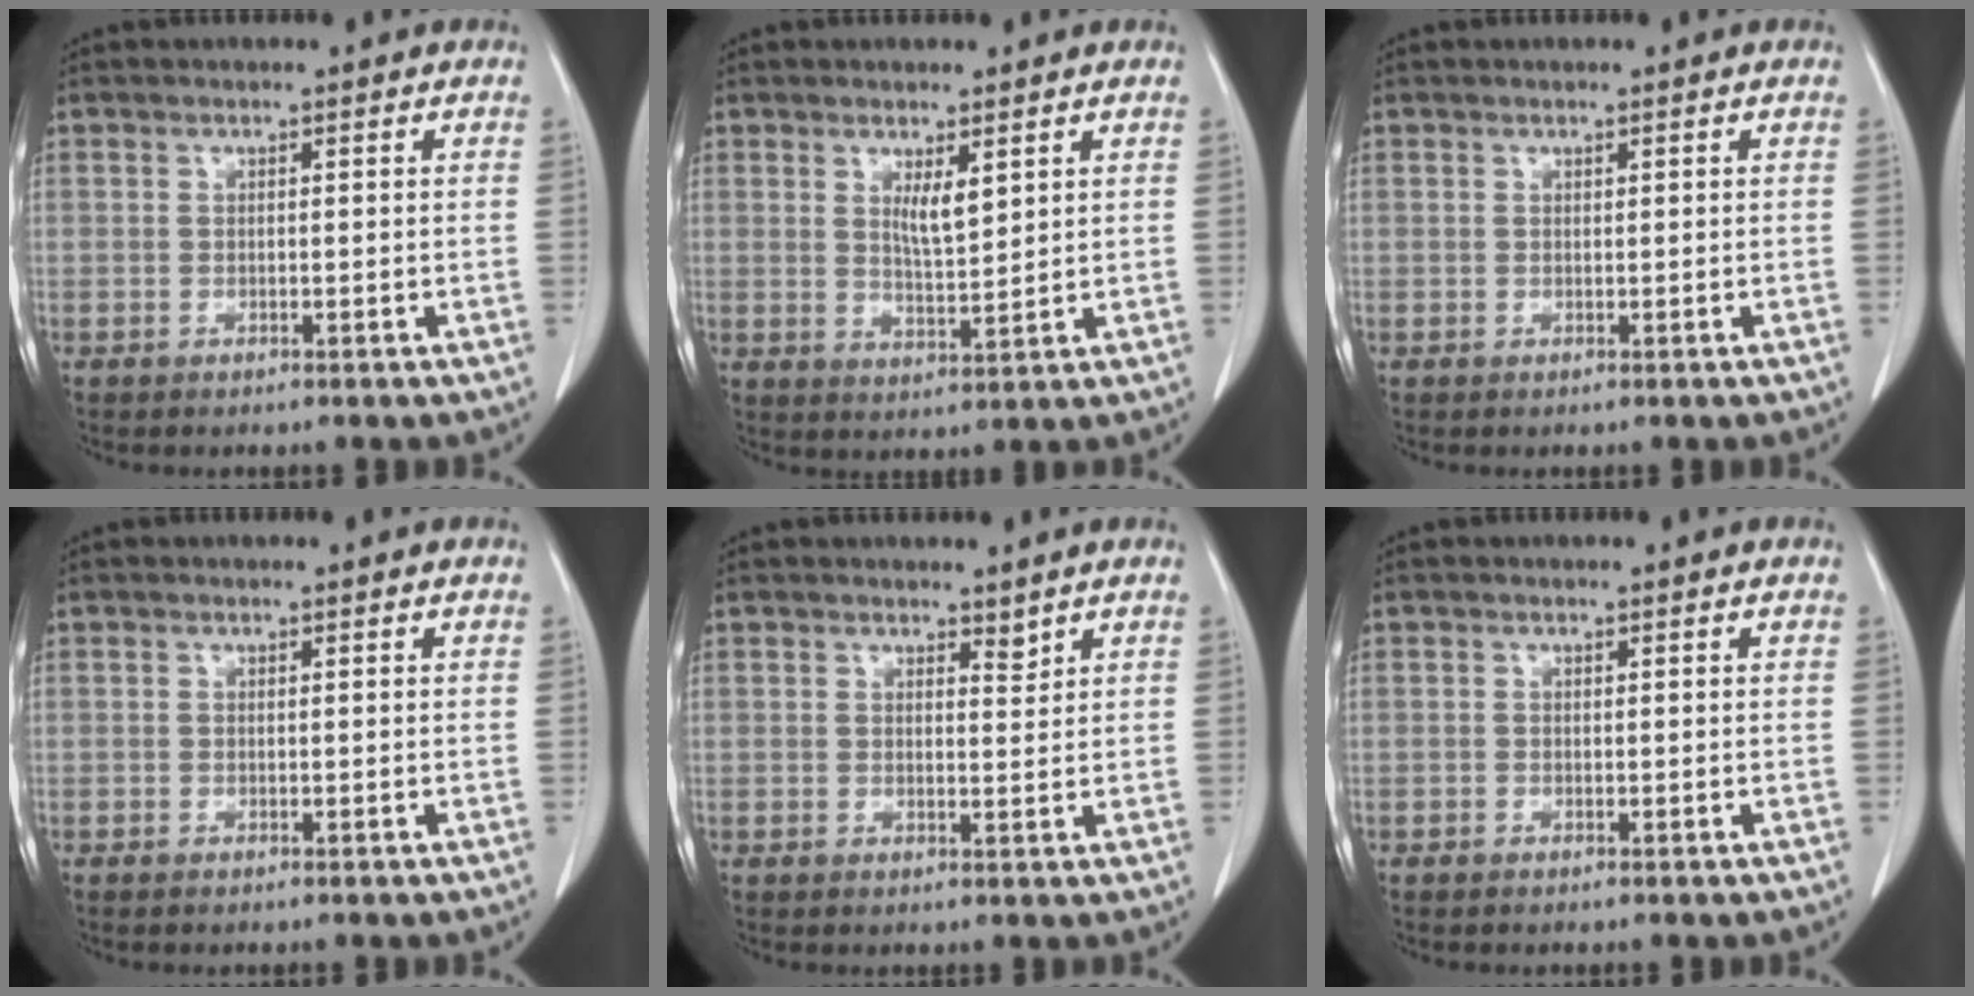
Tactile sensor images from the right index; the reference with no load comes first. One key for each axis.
{"total": 4.2, "fx": 1.8, "fy": 1.0, "fz": 3.6, "tx": -0.066, "ty": -0.008, "tz": 0.037}
{"total": 0.0}
{"total": 0.0}
{"total": 1.3, "fx": 1.1, "fy": 0.5, "fz": 0.6, "tx": -0.007, "ty": -0.007, "tz": 0.016}
{"total": 0.0}